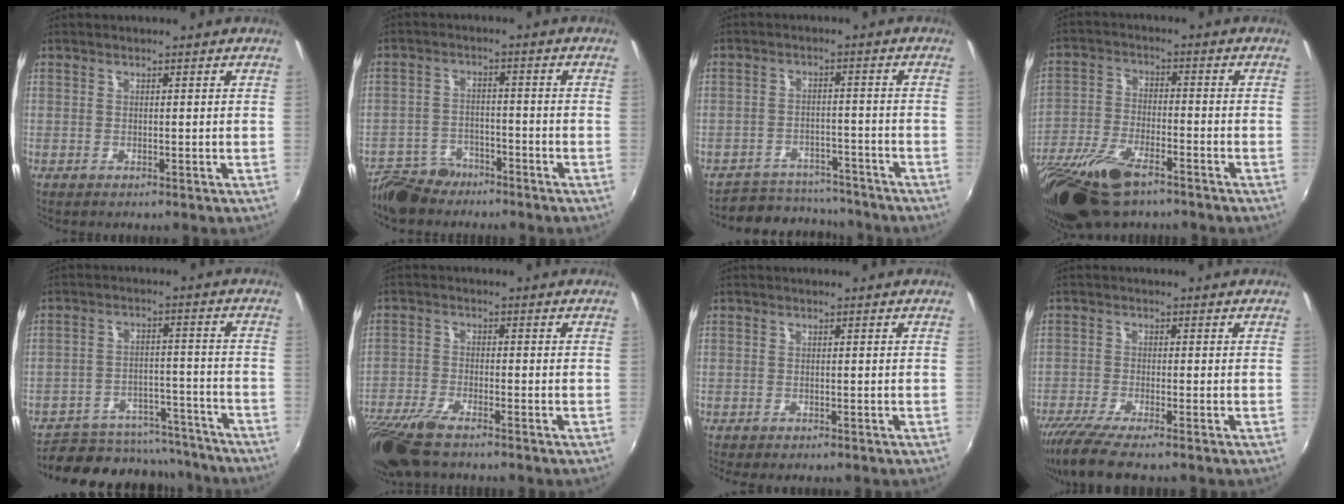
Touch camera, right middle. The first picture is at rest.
{"total": 9.5, "force": [-7.7, 4.8, 3.1], "torque": [-0.088, 0.002, -0.129]}
{"total": 10.6, "force": [-9.7, 3.9, 1.9], "torque": [-0.056, 0.018, -0.132]}
{"total": 17.1, "force": [-12.0, 6.2, 10.4], "torque": [-0.233, -0.038, -0.224]}
{"total": 19.2, "force": [-16.5, 7.8, 5.9], "torque": [-0.129, 0.027, -0.208]}
{"total": 11.8, "force": [-9.1, 2.9, 6.9], "torque": [-0.165, -0.038, -0.176]}
{"total": 1.6, "force": [-1.2, 0.7, 0.7], "torque": [-0.016, -0.011, -0.019]}
{"total": 6.8, "force": [-5.7, 0.0, 3.8], "torque": [-0.094, -0.028, -0.102]}